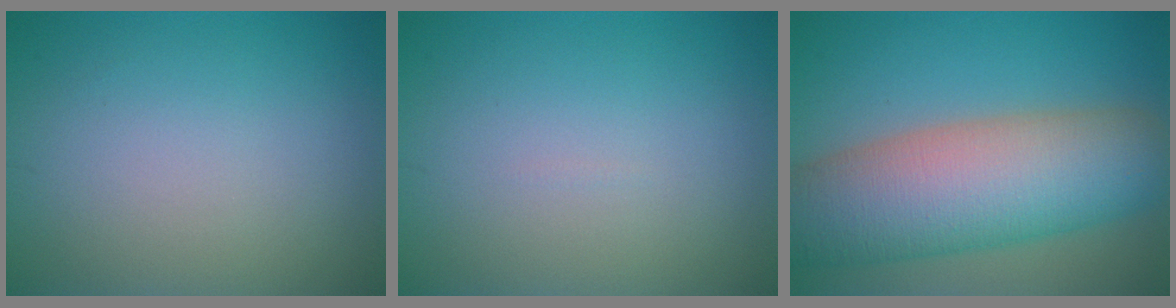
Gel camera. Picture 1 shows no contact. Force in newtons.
{"total": 0.0}
{"total": 11.9, "press": 11.9, "slide": 0.8}